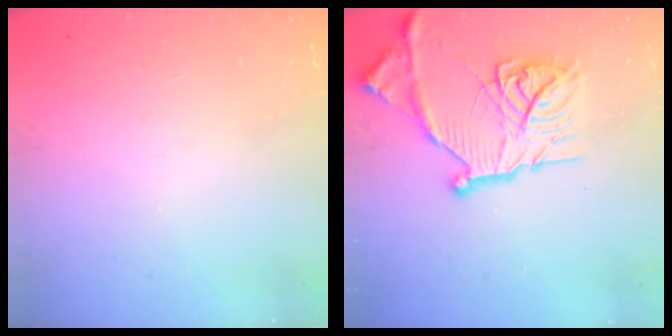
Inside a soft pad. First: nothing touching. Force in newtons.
{"total": 20.3, "press": 20.2, "slide": 1.6}